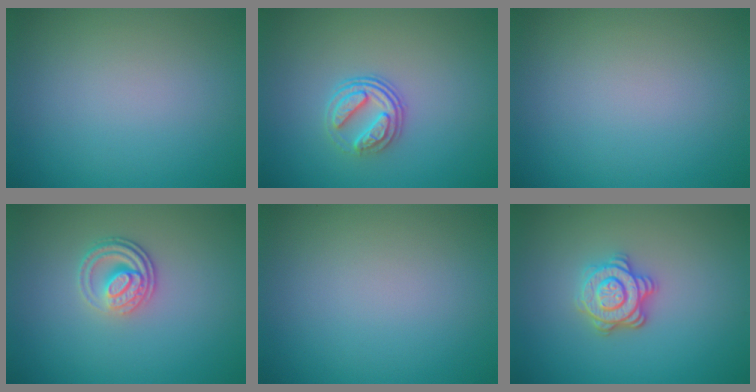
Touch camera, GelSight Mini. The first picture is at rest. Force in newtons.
{"total": 3.1, "press": 2.6, "slide": 1.7}
{"total": 0.0}
{"total": 3.0, "press": 2.4, "slide": 1.8}
{"total": 0.0}
{"total": 3.6, "press": 3.1, "slide": 1.9}